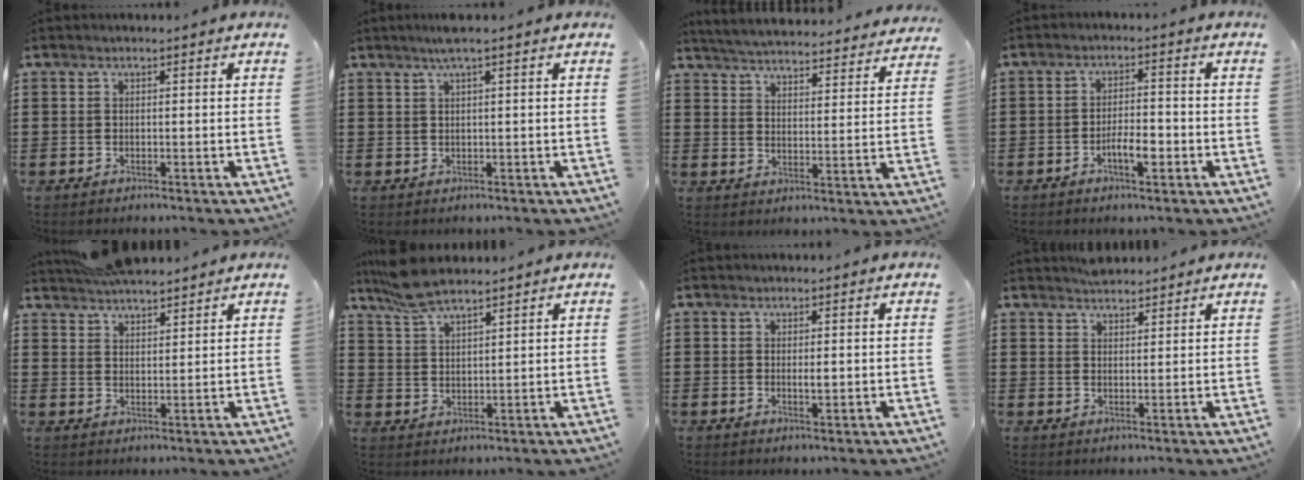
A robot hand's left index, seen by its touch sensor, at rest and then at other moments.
{"total": 2.2, "force": [1.3, -0.2, 1.7], "torque": [-0.035, 0.001, 0.023]}
{"total": 4.6, "force": [4.5, -0.4, 0.3], "torque": [-0.030, -0.037, 0.076]}
{"total": 4.3, "force": [-1.8, 1.6, 3.5], "torque": [-0.060, 0.008, -0.031]}
{"total": 4.8, "force": [4.6, 0.9, 1.0], "torque": [-0.032, -0.003, 0.089]}
{"total": 6.3, "force": [5.3, 1.7, 3.0], "torque": [-0.073, -0.006, 0.099]}
{"total": 1.5, "force": [0.1, 0.5, 1.4], "torque": [-0.027, 0.001, 0.002]}
{"total": 2.6, "force": [2.5, 0.8, -0.4], "torque": [0.001, 0.001, 0.050]}